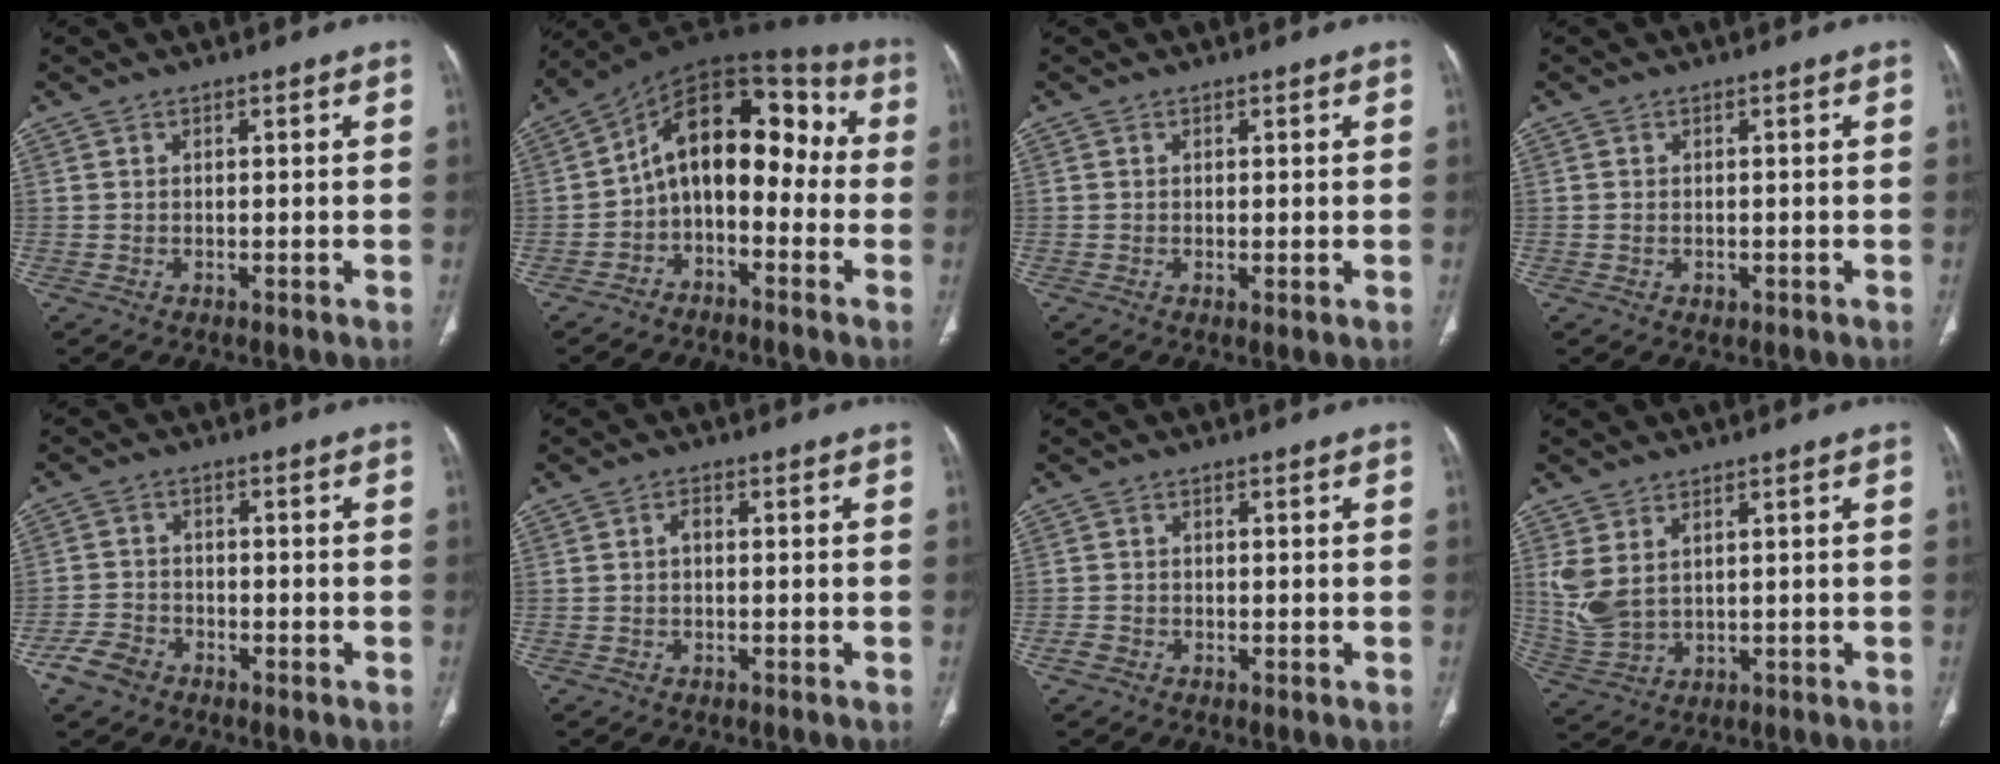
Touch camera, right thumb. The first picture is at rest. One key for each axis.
{"total": 14.8, "fx": -1.8, "fy": 9.2, "fz": 11.4, "tx": -0.135, "ty": 0.080, "tz": -0.044}
{"total": 0.9, "fx": -0.1, "fy": 0.2, "fz": 0.9, "tx": -0.021, "ty": -0.006, "tz": -0.001}
{"total": 1.1, "fx": -0.3, "fy": 0.9, "fz": 0.7, "tx": -0.014, "ty": 0.005, "tz": 0.001}
{"total": 5.0, "fx": -3.2, "fy": 3.3, "fz": 2.0, "tx": -0.036, "ty": 0.018, "tz": -0.058}
{"total": 1.5, "fx": 0.0, "fy": 0.9, "fz": 1.2, "tx": -0.019, "ty": 0.006, "tz": -0.003}
{"total": 1.6, "fx": -0.7, "fy": 1.1, "fz": 0.8, "tx": -0.013, "ty": 0.003, "tz": -0.016}
{"total": 6.8, "fx": 2.3, "fy": 4.0, "fz": 5.0, "tx": -0.117, "ty": -0.008, "tz": 0.064}